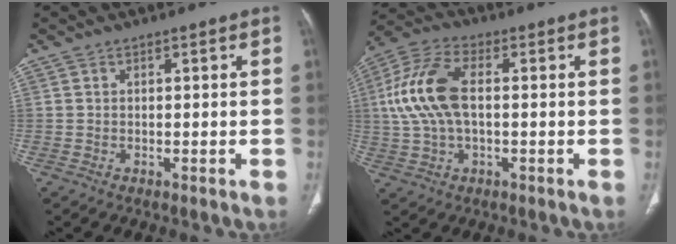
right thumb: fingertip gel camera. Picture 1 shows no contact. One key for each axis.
{"total": 12.6, "fx": 0.8, "fy": 6.6, "fz": 10.7, "tx": -0.236, "ty": 0.024, "tz": 0.011}